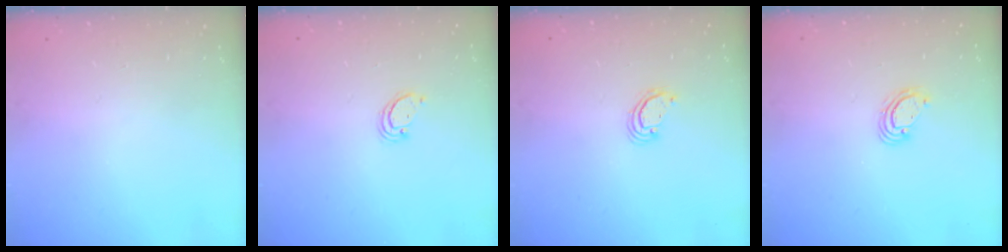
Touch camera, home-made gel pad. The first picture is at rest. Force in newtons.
{"total": 2.4, "press": 2.4, "slide": 0.2}
{"total": 2.4, "press": 2.4, "slide": 0.3}
{"total": 4.0, "press": 3.9, "slide": 0.3}